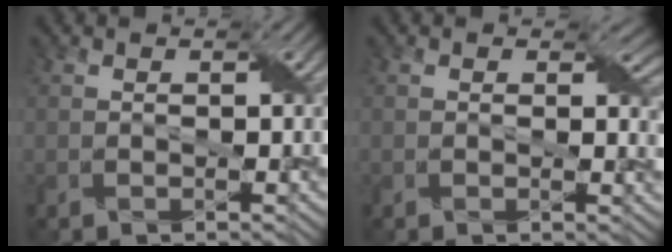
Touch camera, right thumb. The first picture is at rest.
{"total": 2.7, "force": [0.9, 1.6, 1.9], "torque": [-0.027, -0.007, 0.012]}